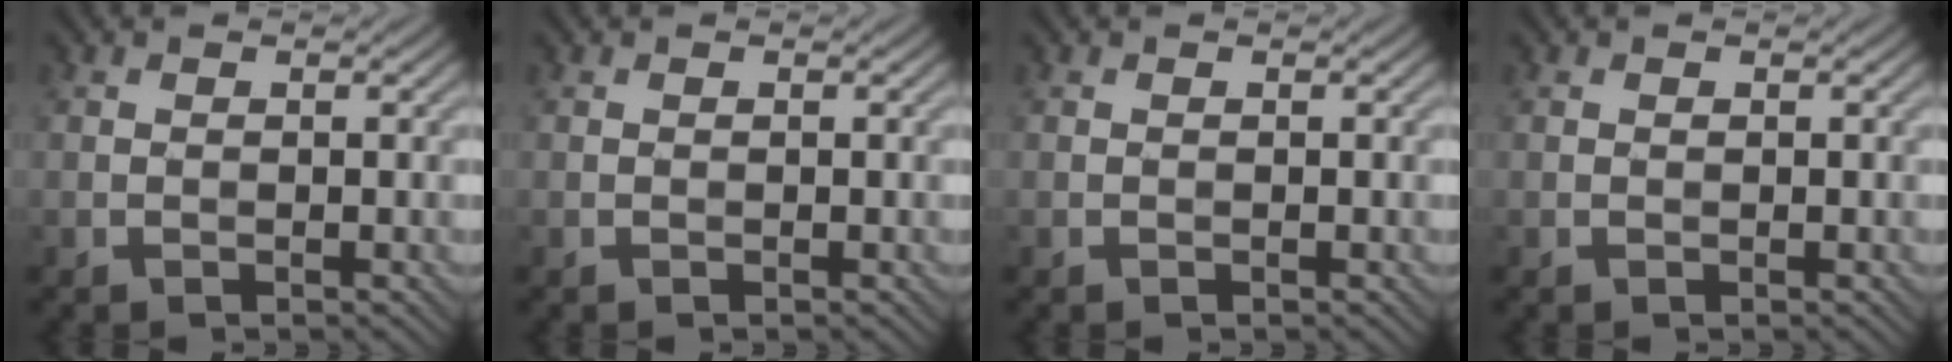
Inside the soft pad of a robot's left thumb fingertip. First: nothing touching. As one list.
[{"total": 0.0}, {"total": 0.0}, {"total": 0.0}]